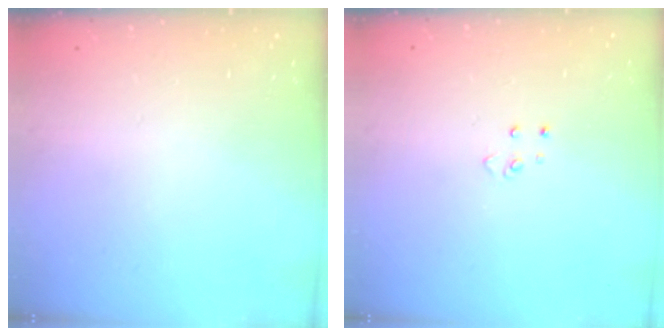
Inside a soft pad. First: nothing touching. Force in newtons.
{"total": 3.9, "press": 3.9, "slide": 0.3}